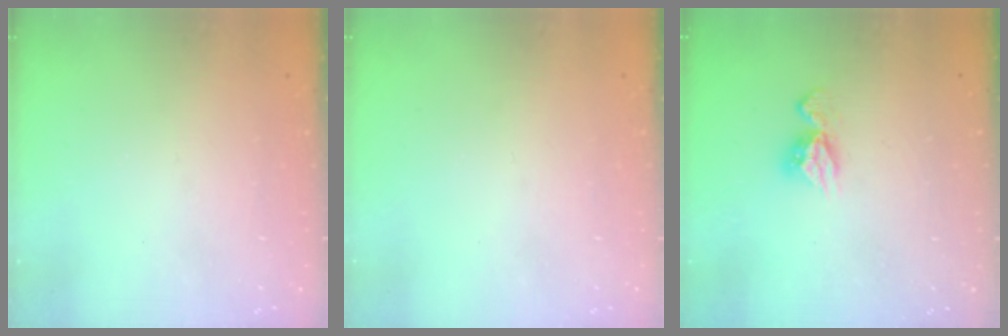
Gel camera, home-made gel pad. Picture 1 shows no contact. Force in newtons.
{"total": 0.7, "press": 0.7, "slide": 0.1}
{"total": 7.8, "press": 7.8, "slide": 0.6}